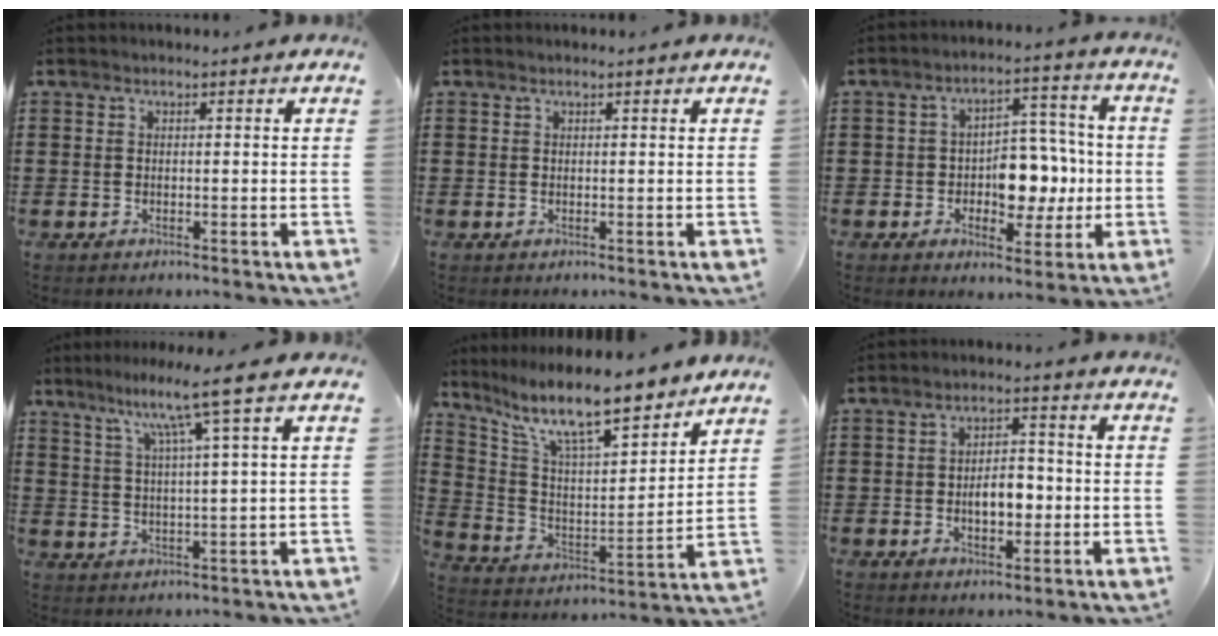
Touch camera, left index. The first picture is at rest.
{"total": 0.0}
{"total": 8.1, "force": [-1.0, 5.7, 5.6], "torque": [-0.087, 0.012, -0.020]}
{"total": 7.6, "force": [4.7, -1.0, 5.9], "torque": [-0.122, -0.015, 0.073]}
{"total": 11.5, "force": [9.6, 2.2, 6.0], "torque": [-0.147, -0.057, 0.164]}
{"total": 5.5, "force": [-1.1, 2.9, 4.5], "torque": [-0.068, 0.003, -0.026]}